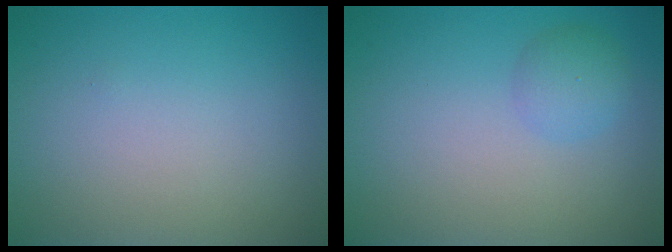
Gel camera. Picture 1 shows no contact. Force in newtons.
{"total": 2.0, "press": 2.0, "slide": 0.0}